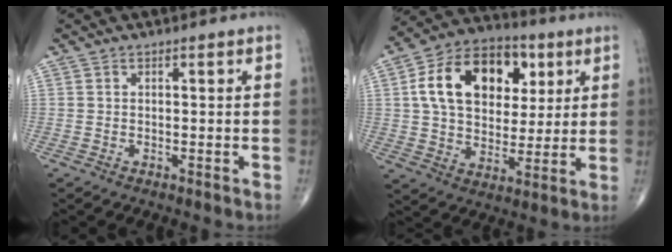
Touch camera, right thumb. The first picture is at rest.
{"total": 19.2, "force": [5.4, 13.1, 13.0], "torque": [-0.193, 0.002, 0.088]}